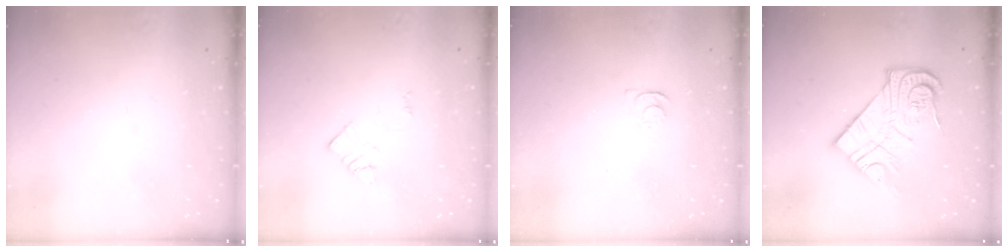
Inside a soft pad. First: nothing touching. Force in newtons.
{"total": 2.1, "press": 2.1, "slide": 0.3}
{"total": 3.6, "press": 3.5, "slide": 0.8}
{"total": 16.3, "press": 16.2, "slide": 1.1}